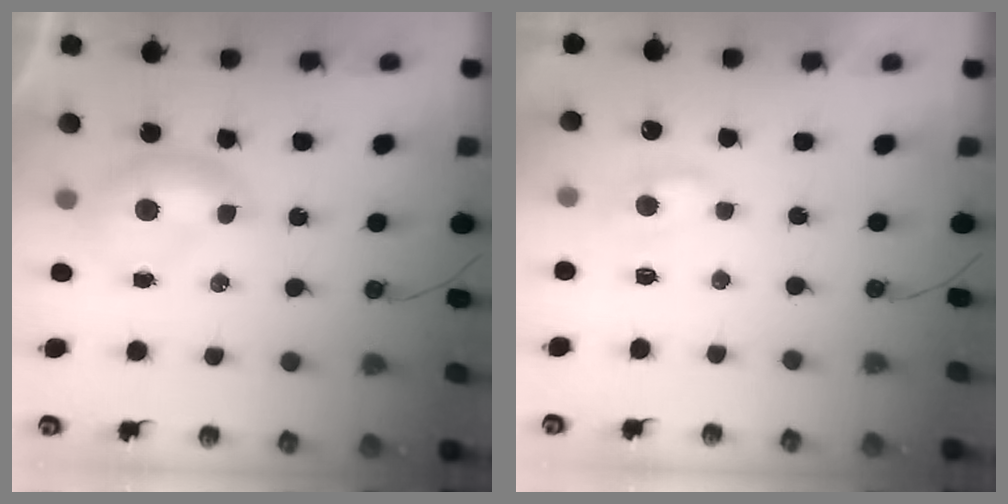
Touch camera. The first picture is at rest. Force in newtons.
{"total": 1.4, "press": 1.2, "slide": 0.5}